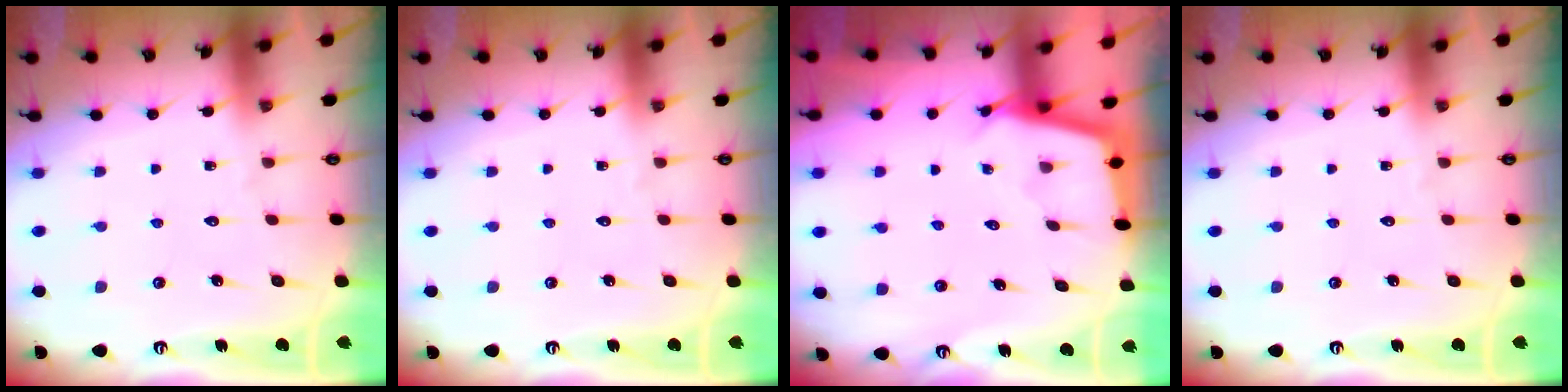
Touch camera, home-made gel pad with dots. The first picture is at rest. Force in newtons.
{"total": 0.0}
{"total": 2.5, "press": 2.5, "slide": 0.2}
{"total": 0.0}